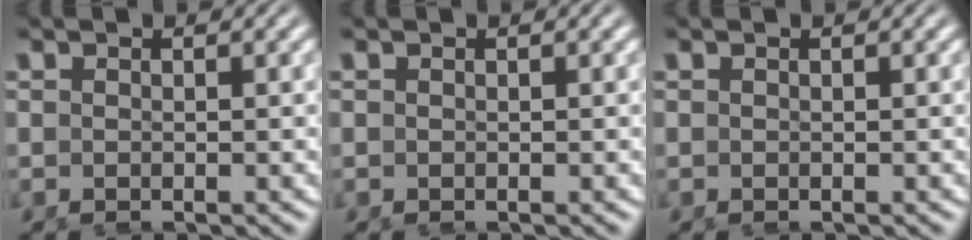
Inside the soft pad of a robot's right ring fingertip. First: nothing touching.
{"total": 0.0}
{"total": 0.0}